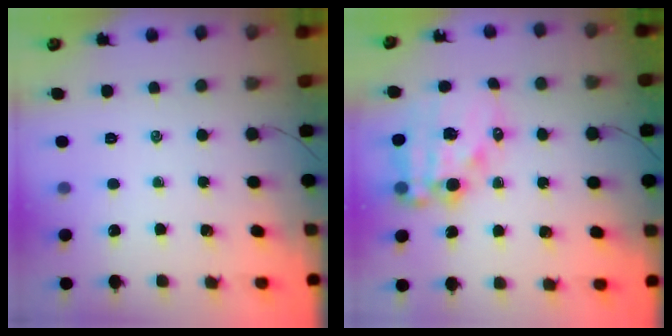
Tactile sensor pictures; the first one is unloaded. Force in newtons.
{"total": 13.7, "press": 13.3, "slide": 3.2}